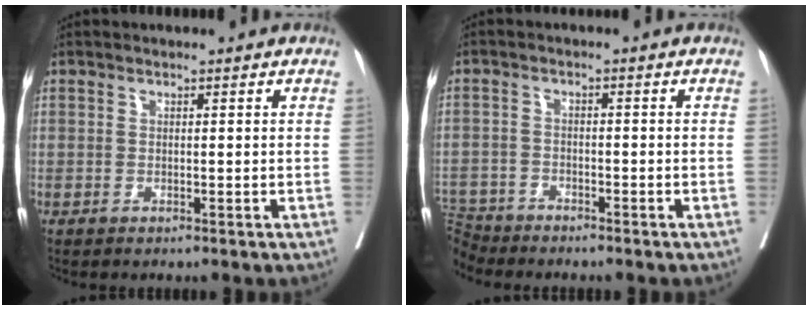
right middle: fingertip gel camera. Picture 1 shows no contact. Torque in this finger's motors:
{"motor_torque": [0.99, -1.15, 0.18, -0.13]}